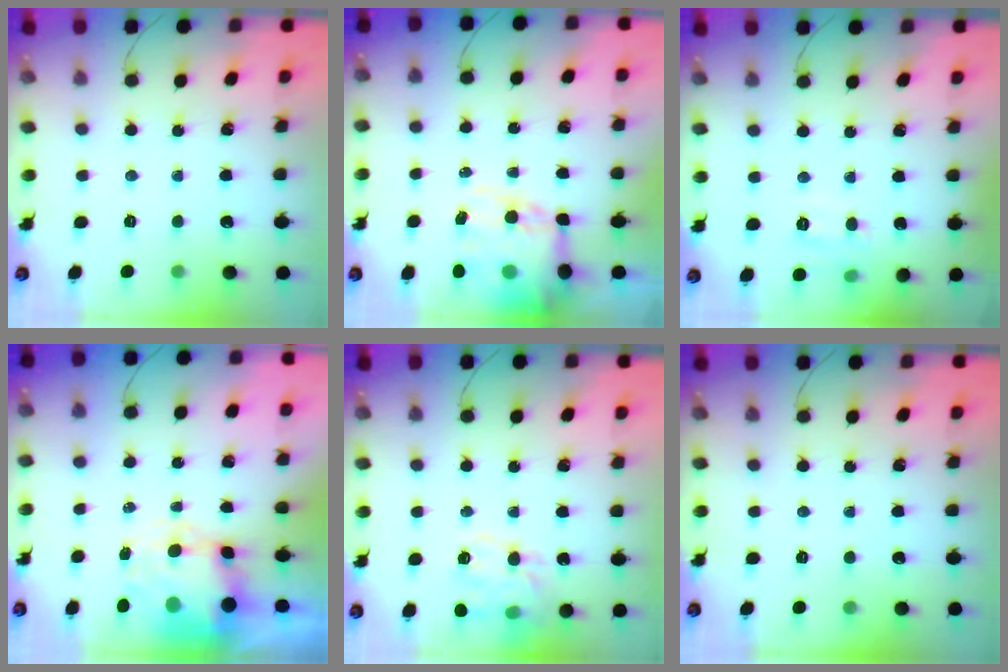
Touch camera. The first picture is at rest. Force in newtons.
{"total": 15.5, "press": 15.1, "slide": 3.6}
{"total": 6.5, "press": 6.3, "slide": 1.2}
{"total": 9.1, "press": 8.9, "slide": 1.9}
{"total": 15.9, "press": 15.7, "slide": 2.5}
{"total": 0.0}